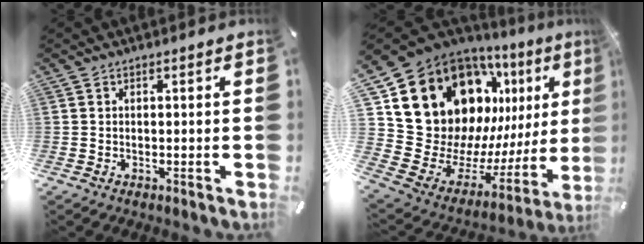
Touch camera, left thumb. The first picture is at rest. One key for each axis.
{"total": 20.3, "fx": 9.4, "fy": 15.8, "fz": 8.6, "tx": -0.101, "ty": -0.108, "tz": 0.205}